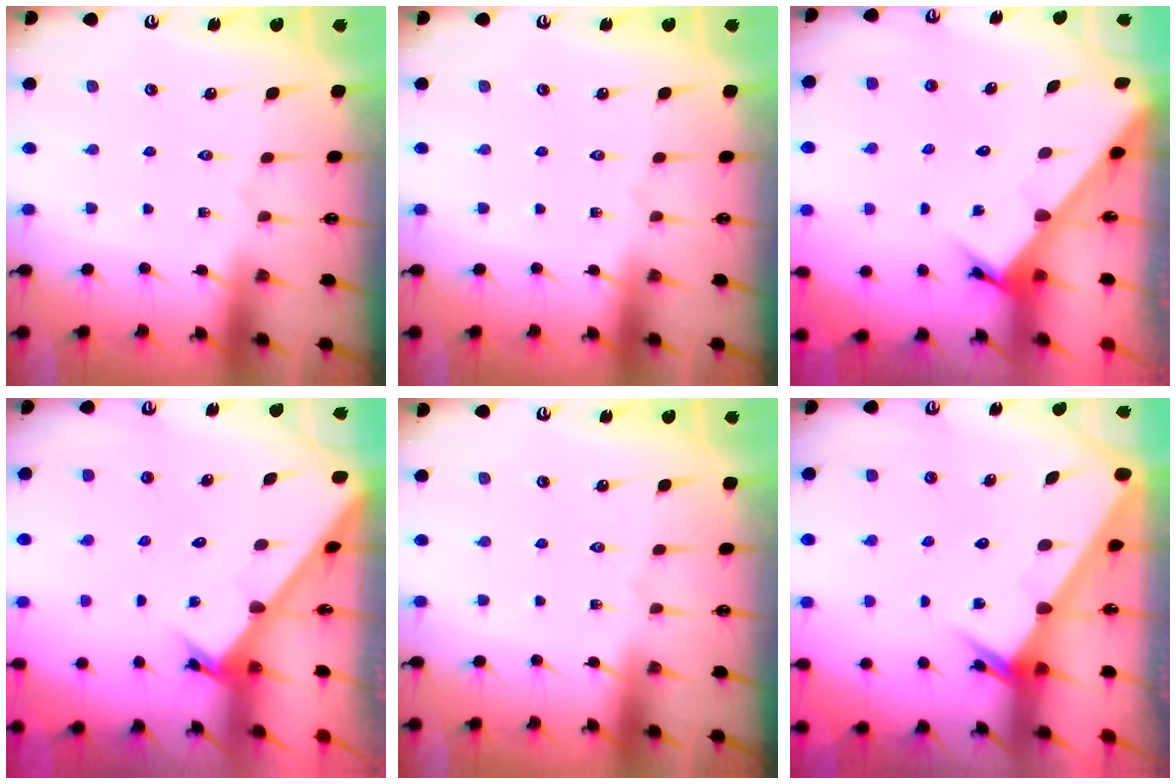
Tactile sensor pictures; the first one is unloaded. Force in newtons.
{"total": 0.0}
{"total": 3.6, "press": 3.6, "slide": 0.2}
{"total": 2.7, "press": 2.7, "slide": 0.3}
{"total": 0.0}
{"total": 3.2, "press": 3.2, "slide": 0.1}